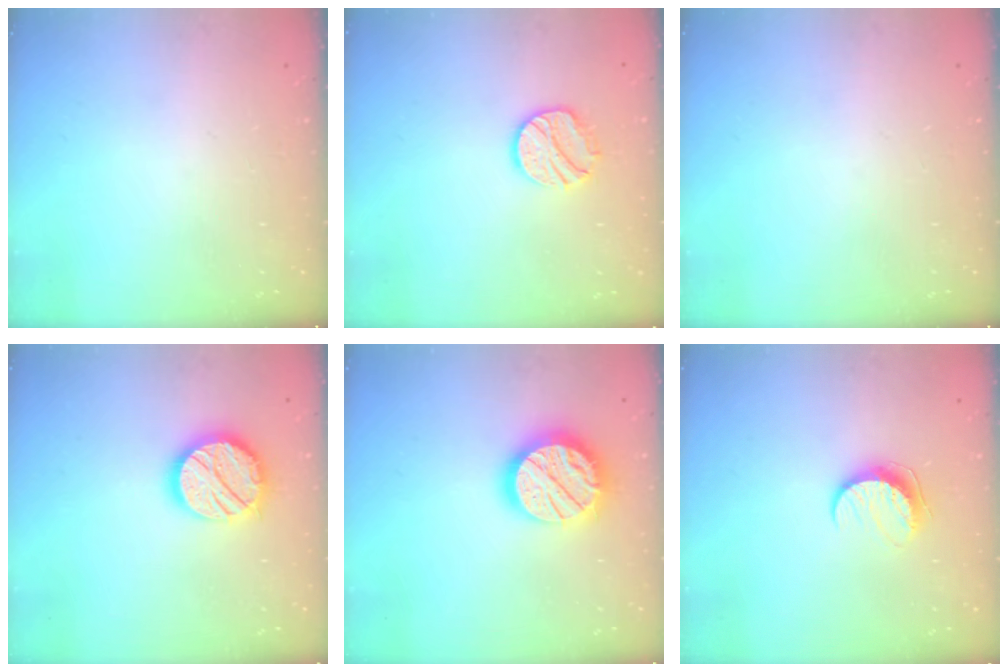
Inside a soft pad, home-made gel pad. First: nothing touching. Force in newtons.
{"total": 9.8, "press": 9.8, "slide": 0.6}
{"total": 0.0}
{"total": 15.4, "press": 15.3, "slide": 1.2}
{"total": 18.3, "press": 18.3, "slide": 1.3}
{"total": 8.8, "press": 8.8, "slide": 0.5}